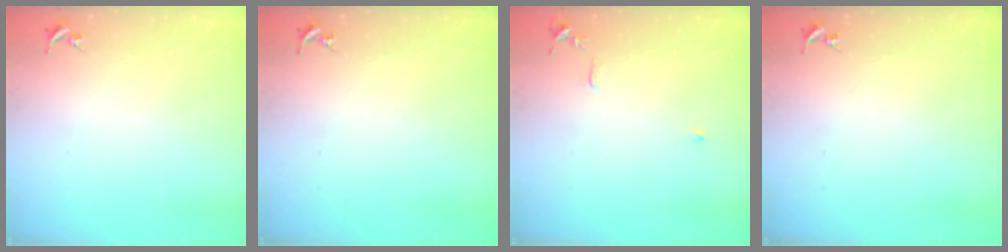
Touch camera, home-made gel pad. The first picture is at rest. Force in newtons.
{"total": 0.0}
{"total": 7.8, "press": 7.8, "slide": 0.8}
{"total": 0.0}